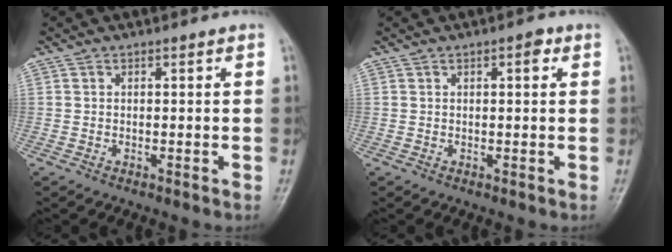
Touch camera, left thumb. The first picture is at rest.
{"total": 2.1, "force": [0.9, 0.8, 1.8], "torque": [-0.022, 0.001, 0.010]}